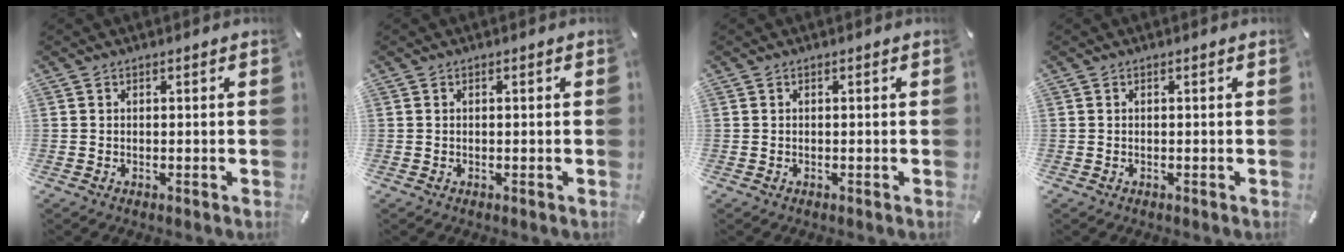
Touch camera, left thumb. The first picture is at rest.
{"total": 0.0}
{"total": 0.0}
{"total": 0.0}